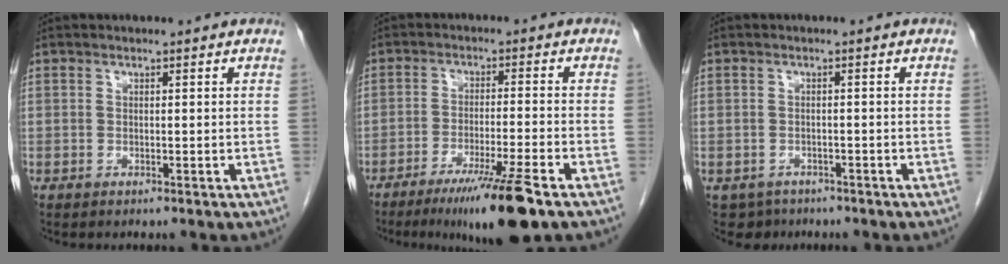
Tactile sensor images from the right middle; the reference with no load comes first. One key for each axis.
{"total": 10.8, "fx": -7.2, "fy": -0.6, "fz": 8.1, "tx": -0.131, "ty": -0.031, "tz": -0.119}
{"total": 3.4, "fx": -2.4, "fy": 2.4, "fz": 0.0, "tx": -0.002, "ty": 0.004, "tz": -0.035}